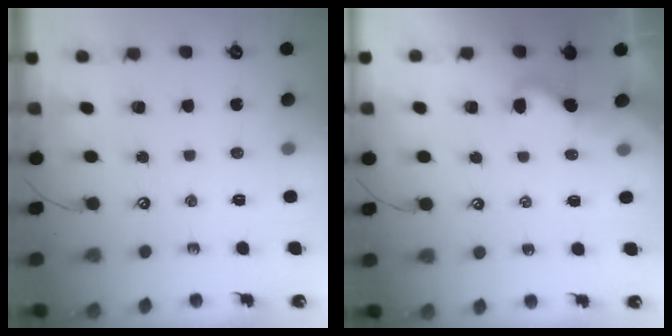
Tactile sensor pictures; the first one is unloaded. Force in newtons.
{"total": 2.8, "press": 2.8, "slide": 0.4}